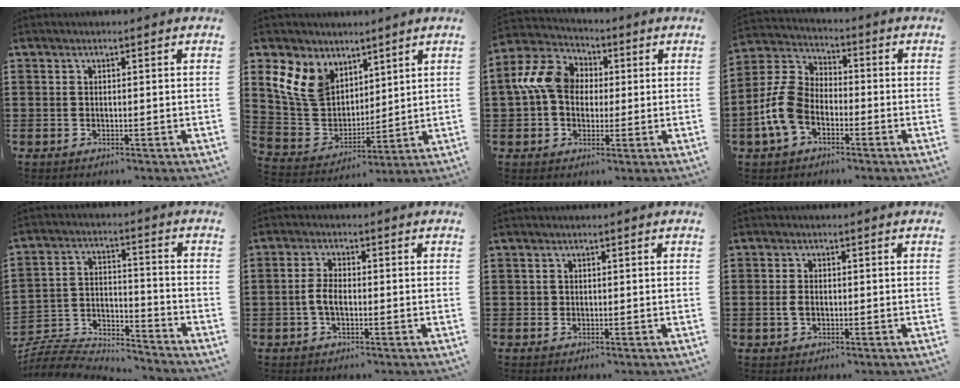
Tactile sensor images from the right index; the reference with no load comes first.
{"total": 9.2, "force": [4.8, 7.2, 3.1], "torque": [-0.109, -0.014, 0.098]}
{"total": 8.8, "force": [0.8, 7.0, 5.2], "torque": [-0.146, 0.013, 0.010]}
{"total": 8.6, "force": [-3.2, 5.6, 5.8], "torque": [-0.167, -0.002, -0.070]}
{"total": 7.0, "force": [-6.7, 1.7, 1.1], "torque": [-0.041, 0.002, -0.138]}
{"total": 3.3, "force": [-0.9, 1.5, 2.8], "torque": [-0.074, -0.006, -0.023]}
{"total": 0.6, "force": [0.1, 0.6, 0.1], "torque": [-0.003, 0.005, 0.001]}
{"total": 2.1, "force": [-0.3, 1.5, 1.4], "torque": [-0.037, 0.002, -0.010]}